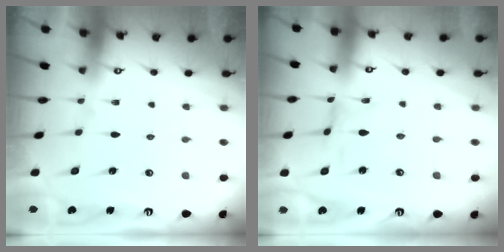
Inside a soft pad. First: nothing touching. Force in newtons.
{"total": 0.0}